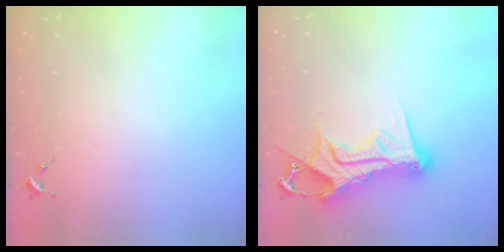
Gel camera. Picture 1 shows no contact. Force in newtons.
{"total": 15.4, "press": 15.3, "slide": 1.3}